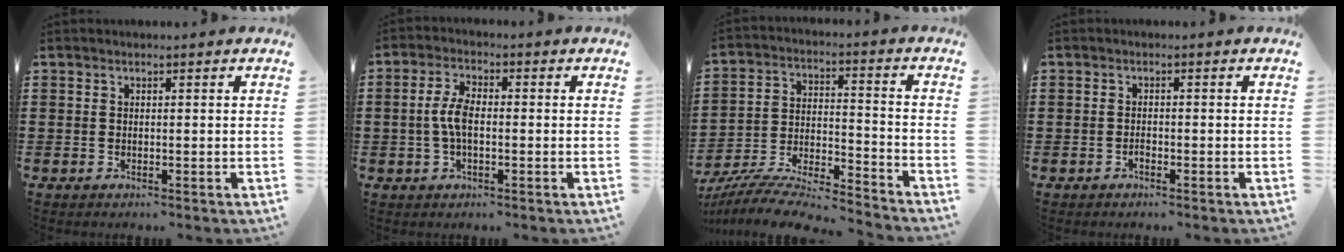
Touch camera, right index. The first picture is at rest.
{"total": 5.2, "force": [-0.4, 2.4, 4.6], "torque": [-0.113, -0.004, -0.016]}
{"total": 8.3, "force": [-7.8, 0.8, 2.7], "torque": [-0.056, 0.000, -0.158]}
{"total": 0.8, "force": [-0.6, 0.4, 0.4], "torque": [-0.011, -0.002, -0.010]}